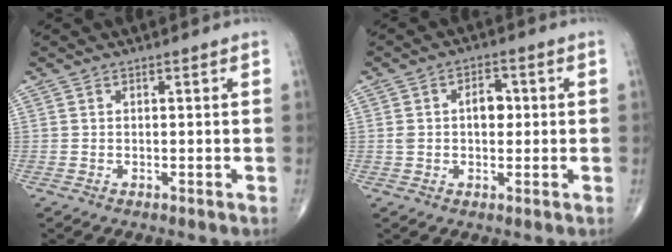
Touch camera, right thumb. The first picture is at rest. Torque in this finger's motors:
{"motor_torque": [0.86, 0.83, 0.52, 0.15, 0.02]}